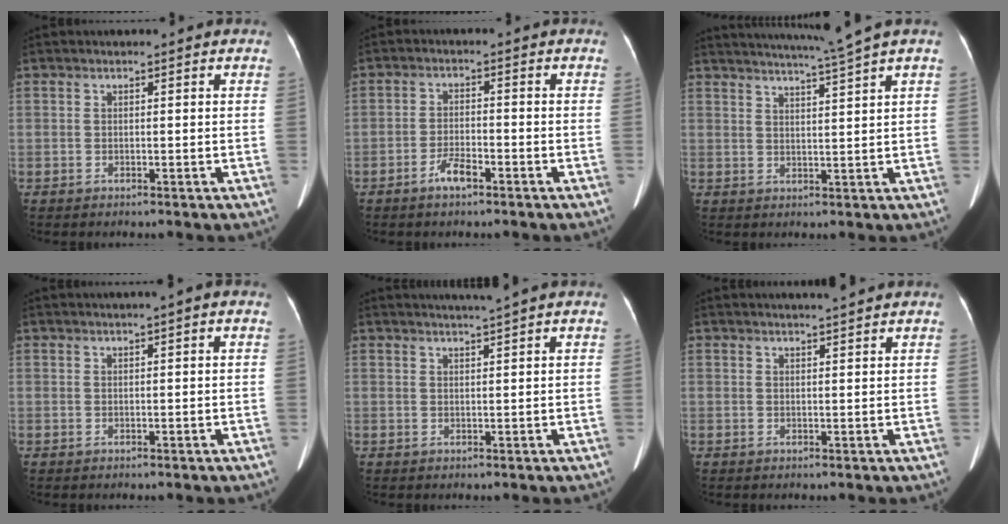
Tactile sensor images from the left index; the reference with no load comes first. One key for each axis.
{"total": 3.3, "fx": -2.3, "fy": 0.9, "fz": 2.3, "tx": -0.047, "ty": 0.001, "tz": -0.042}
{"total": 7.8, "fx": 6.6, "fy": -2.4, "fz": 3.4, "tx": -0.054, "ty": -0.011, "tz": 0.099}
{"total": 1.6, "fx": 0.9, "fy": -0.2, "fz": 1.3, "tx": -0.027, "ty": 0.009, "tz": 0.015}
{"total": 3.1, "fx": 2.6, "fy": -1.1, "fz": 1.3, "tx": -0.015, "ty": 0.003, "tz": 0.045}
{"total": 3.3, "fx": 3.0, "fy": -0.6, "fz": 1.3, "tx": -0.018, "ty": 0.006, "tz": 0.042}